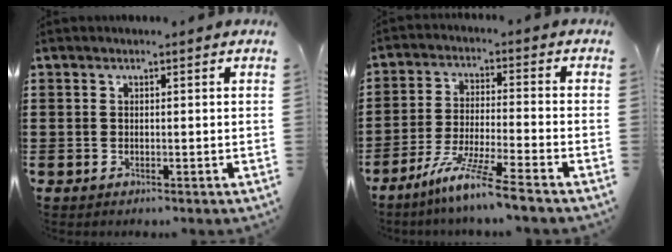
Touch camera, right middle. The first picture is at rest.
{"total": 8.2, "force": [-6.7, -0.7, 4.7], "torque": [-0.100, -0.017, -0.131]}